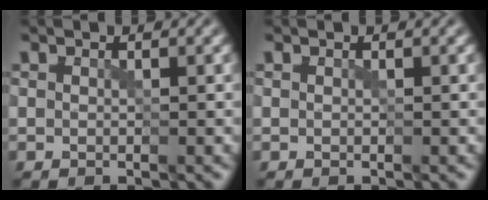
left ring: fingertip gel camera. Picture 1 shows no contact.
{"total": 0.0}